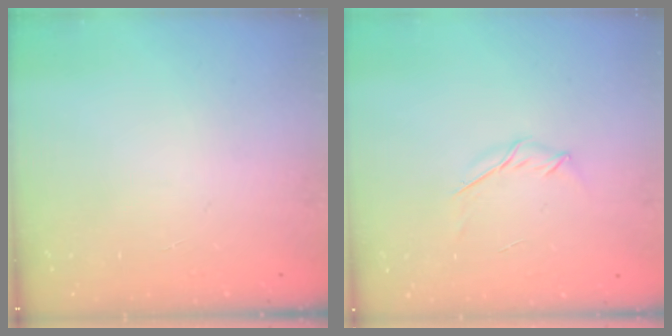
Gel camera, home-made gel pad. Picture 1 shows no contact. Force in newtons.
{"total": 3.8, "press": 3.7, "slide": 0.9}